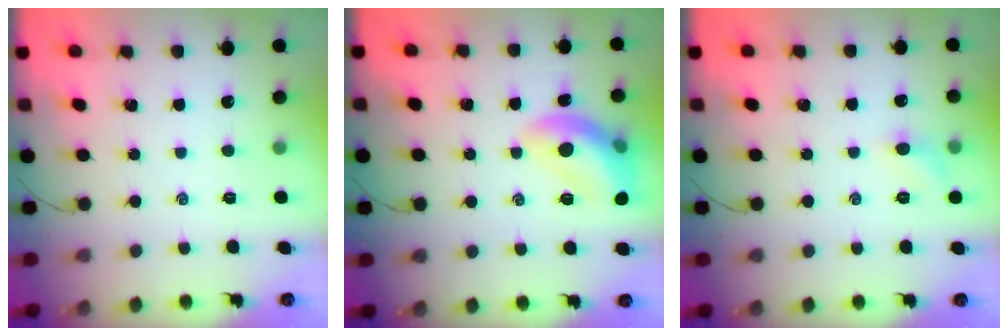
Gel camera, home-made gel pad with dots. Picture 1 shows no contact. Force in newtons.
{"total": 14.1, "press": 14.0, "slide": 1.6}
{"total": 6.3, "press": 6.0, "slide": 1.7}